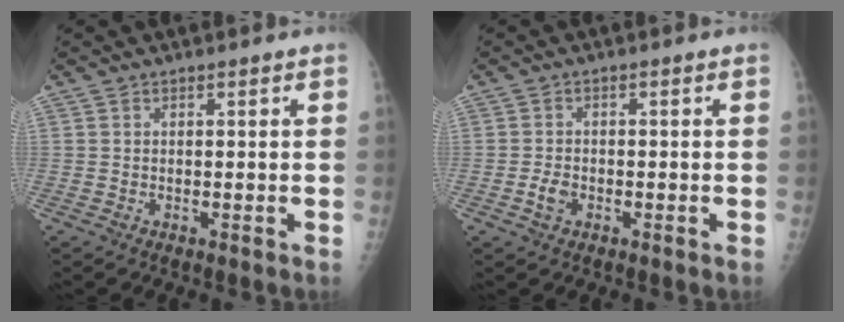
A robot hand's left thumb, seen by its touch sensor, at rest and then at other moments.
{"total": 2.6, "force": [-1.3, 1.7, 1.4], "torque": [-0.027, 0.008, -0.024]}